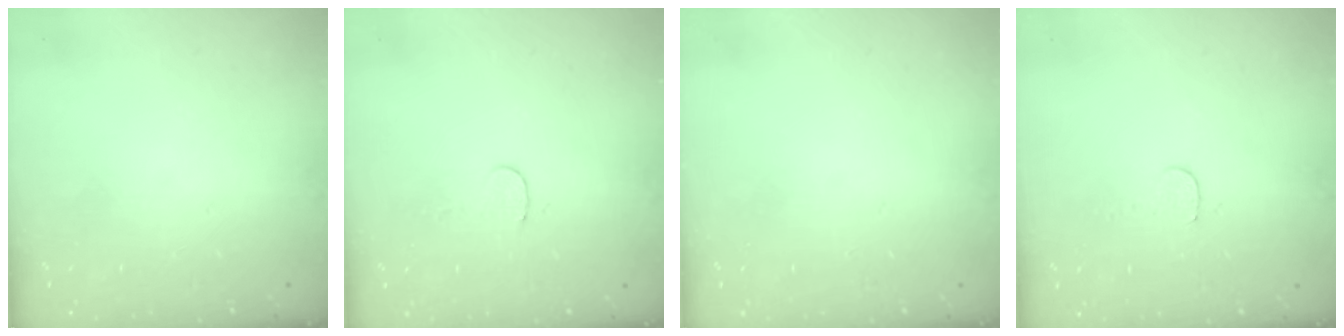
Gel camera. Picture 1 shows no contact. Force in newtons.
{"total": 4.1, "press": 4.1, "slide": 0.3}
{"total": 0.5, "press": 0.5, "slide": 0.1}
{"total": 4.1, "press": 4.1, "slide": 0.3}